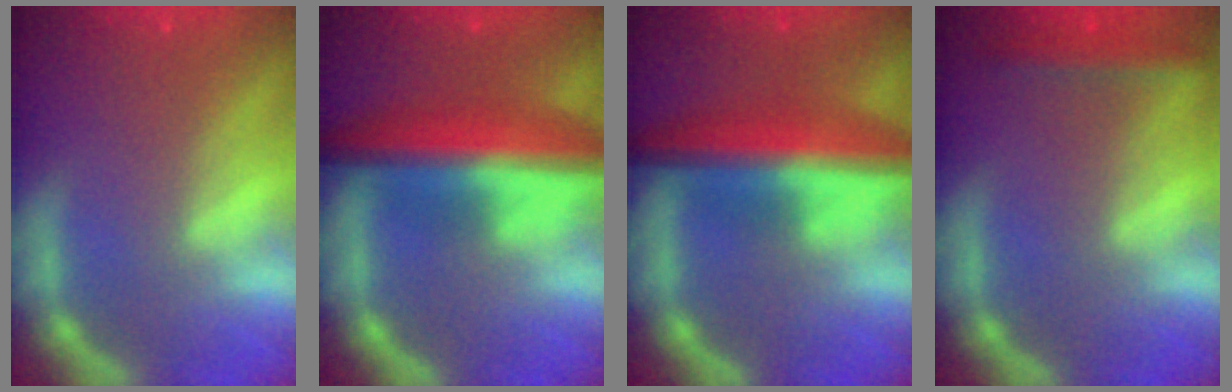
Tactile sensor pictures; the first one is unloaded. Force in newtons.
{"total": 9.5}
{"total": 9.0}
{"total": 2.4}